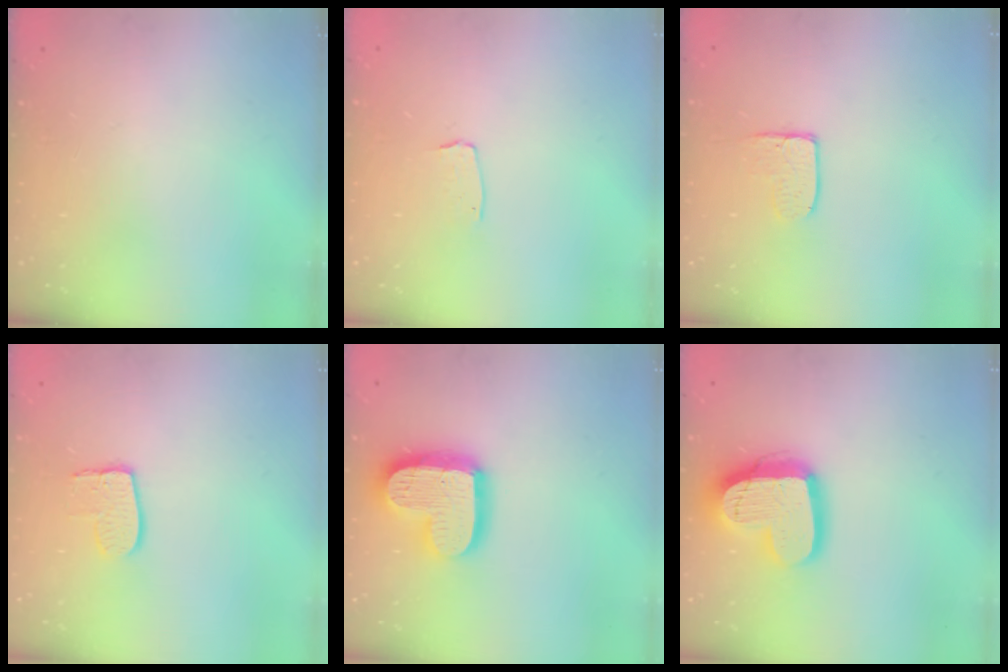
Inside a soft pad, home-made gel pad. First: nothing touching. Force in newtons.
{"total": 4.0, "press": 3.9, "slide": 0.2}
{"total": 6.3, "press": 6.2, "slide": 0.5}
{"total": 8.3, "press": 8.3, "slide": 0.7}
{"total": 17.0, "press": 17.0, "slide": 1.3}
{"total": 18.4, "press": 18.3, "slide": 1.6}